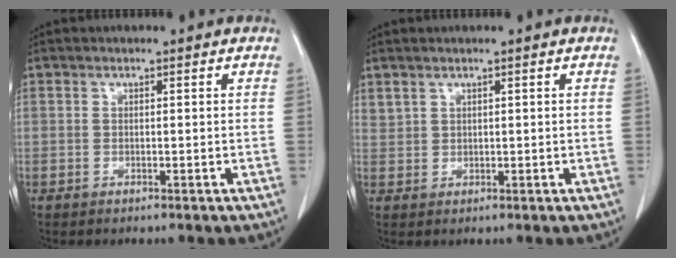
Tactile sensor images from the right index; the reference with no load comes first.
{"total": 1.4, "force": [1.2, 0.6, 0.3], "torque": [-0.003, 0.006, 0.027]}